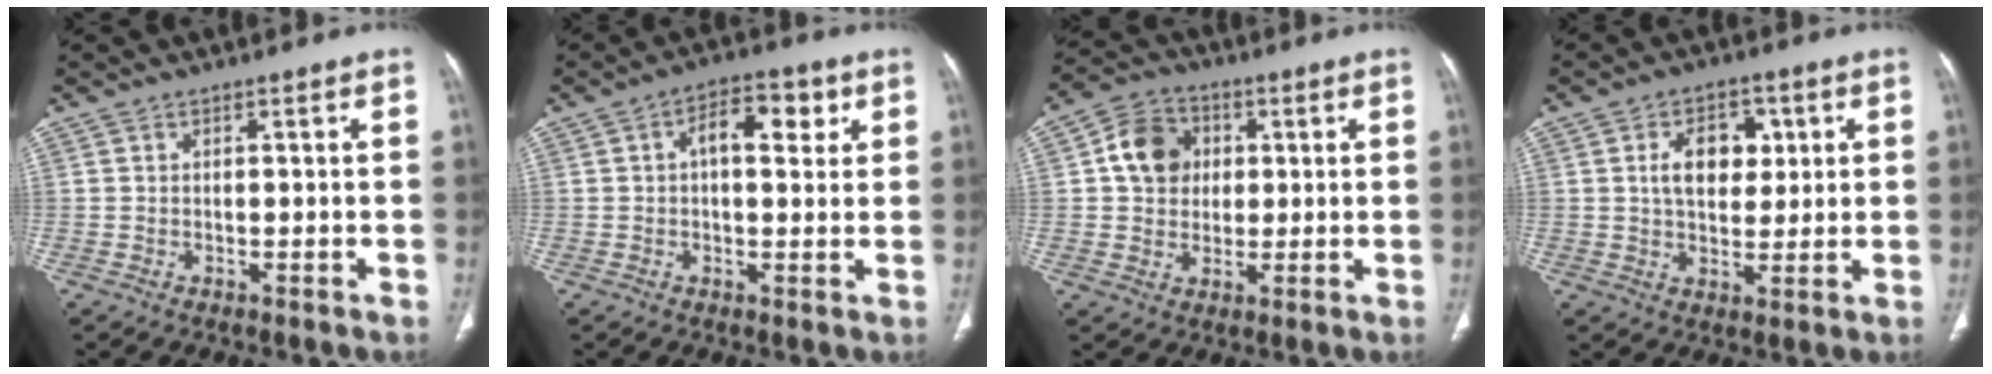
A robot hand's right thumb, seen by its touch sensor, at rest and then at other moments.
{"total": 8.0, "force": [2.2, 4.2, 6.4], "torque": [-0.071, 0.012, 0.028]}
{"total": 9.4, "force": [1.8, 8.0, 4.7], "torque": [-0.055, 0.006, 0.023]}
{"total": 8.9, "force": [2.1, 5.9, 6.4], "torque": [-0.068, -0.003, 0.035]}